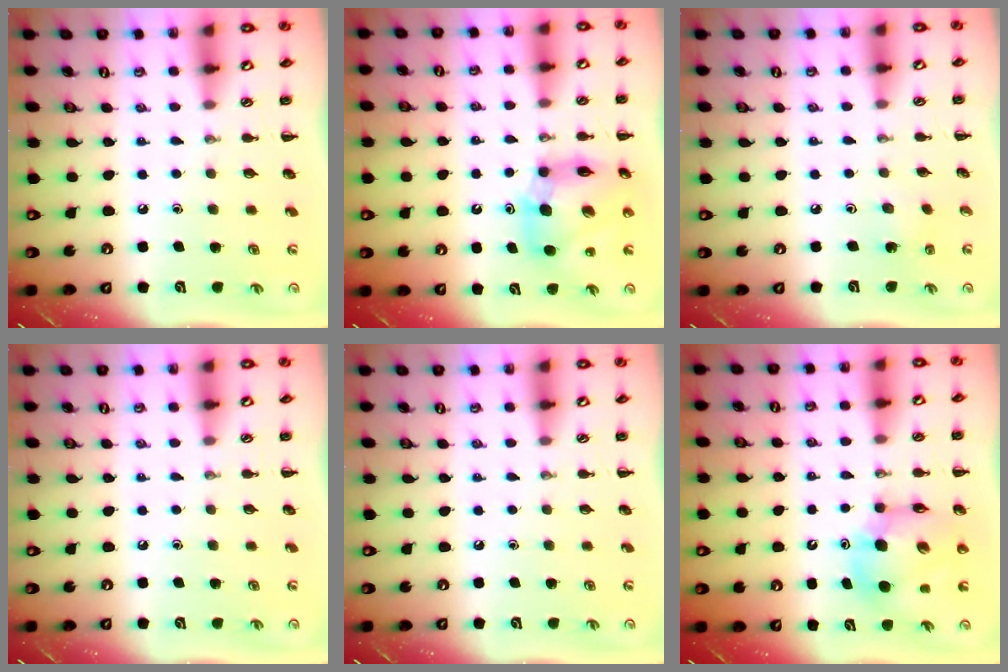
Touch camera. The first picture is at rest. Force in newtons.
{"total": 11.6, "press": 11.1, "slide": 3.3}
{"total": 1.4, "press": 1.3, "slide": 0.5}
{"total": 0.0}
{"total": 0.0}
{"total": 9.3, "press": 8.8, "slide": 2.8}